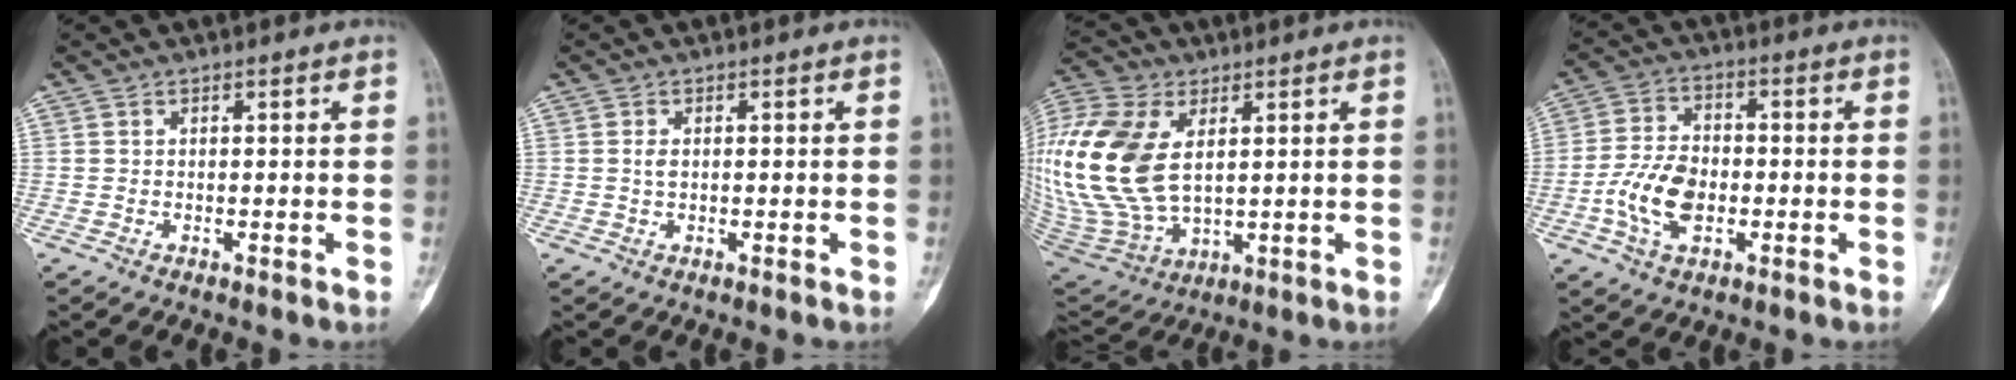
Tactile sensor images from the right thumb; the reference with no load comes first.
{"total": 1.3, "force": [0.2, 0.8, 1.0], "torque": [-0.014, -0.002, 0.004]}
{"total": 23.1, "force": [3.9, 14.0, 17.9], "torque": [-0.398, -0.024, 0.082]}
{"total": 10.2, "force": [-2.4, 6.4, 7.5], "torque": [-0.142, 0.014, -0.048]}